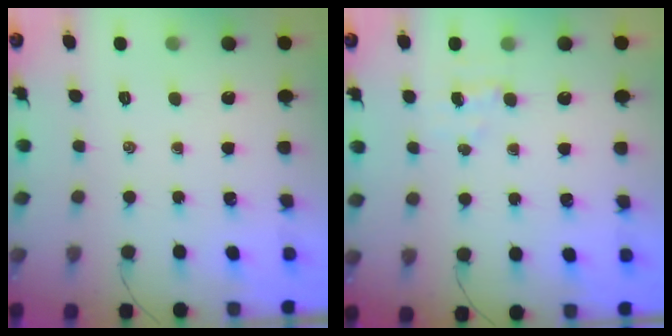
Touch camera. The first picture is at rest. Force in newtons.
{"total": 3.0, "press": 2.9, "slide": 0.9}